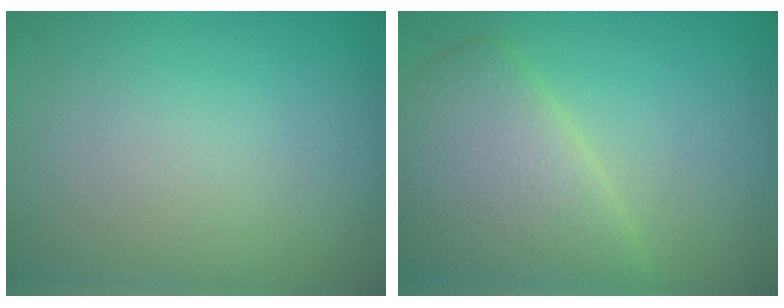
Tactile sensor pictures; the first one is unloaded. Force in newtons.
{"total": 6.0, "press": 6.0, "slide": 0.3}